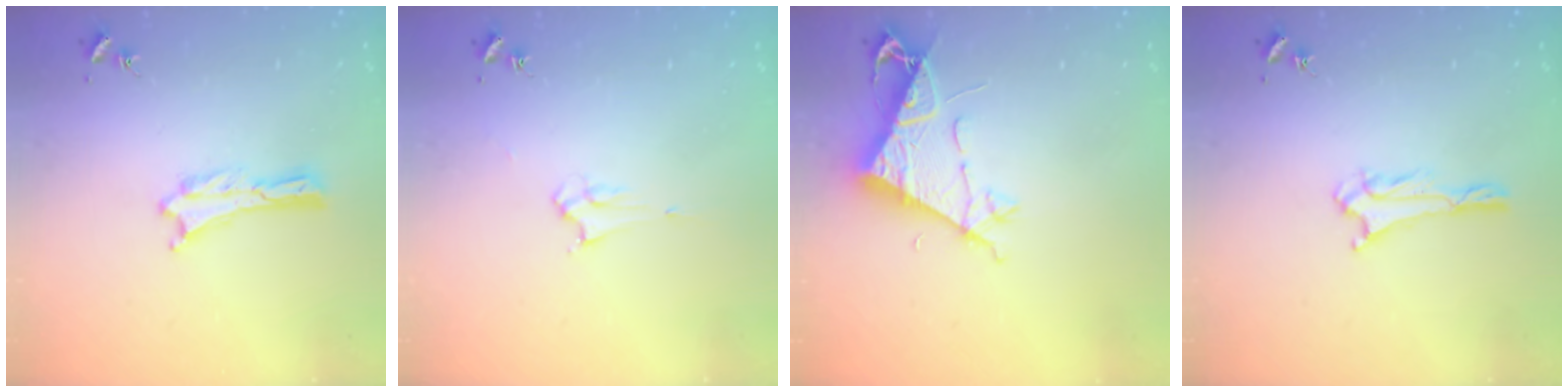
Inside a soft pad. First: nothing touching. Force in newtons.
{"total": 2.1, "press": 2.1, "slide": 0.2}
{"total": 7.7, "press": 7.6, "slide": 1.2}
{"total": 1.7, "press": 1.7, "slide": 0.2}